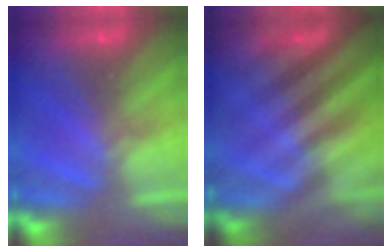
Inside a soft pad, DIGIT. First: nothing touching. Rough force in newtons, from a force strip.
{"total": 2.5}